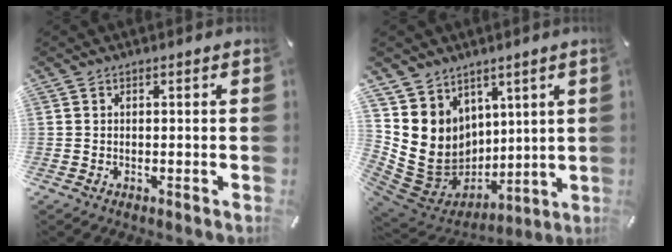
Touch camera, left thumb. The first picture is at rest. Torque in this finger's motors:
{"motor_torque": [2.42, 2.34, 0.40, -0.23, 0.43]}